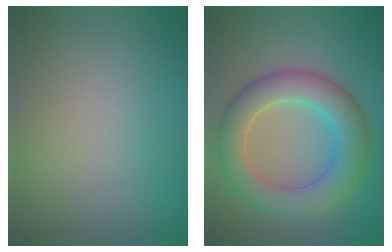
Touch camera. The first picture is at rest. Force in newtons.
{"total": 6.2, "press": 6.2, "slide": 0.5}